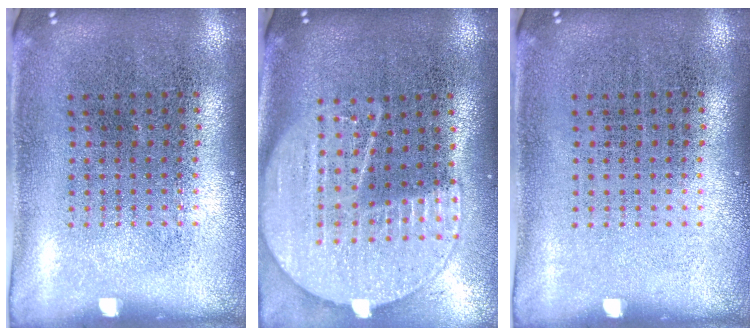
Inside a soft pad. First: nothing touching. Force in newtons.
{"total": 2.0, "press": 1.8, "slide": 1.0}
{"total": 0.0}